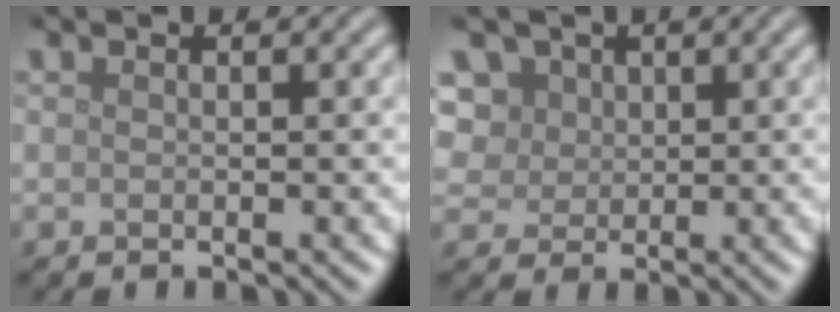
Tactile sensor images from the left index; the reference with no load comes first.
{"total": 7.4, "force": [3.5, 5.7, 3.1], "torque": [-0.066, 0.024, 0.044]}